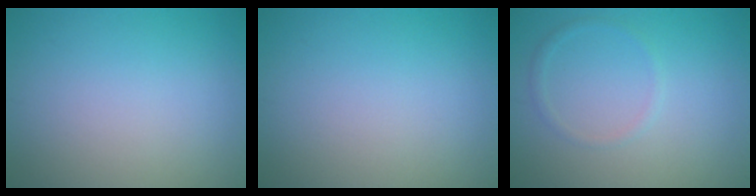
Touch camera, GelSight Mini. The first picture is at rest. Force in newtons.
{"total": 0.0}
{"total": 1.0, "press": 1.0, "slide": 0.1}